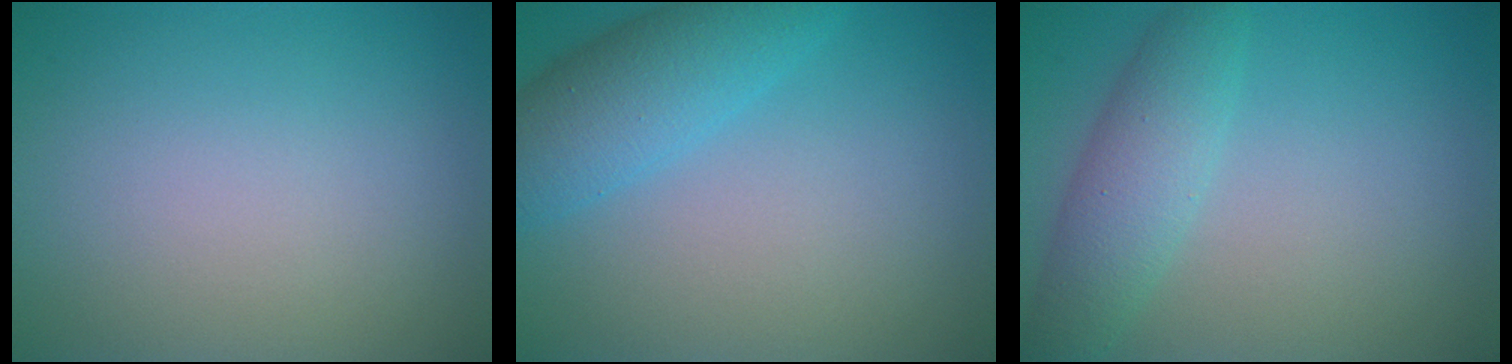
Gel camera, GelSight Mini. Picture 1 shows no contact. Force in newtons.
{"total": 4.9, "press": 4.9, "slide": 0.2}
{"total": 4.0, "press": 4.0, "slide": 0.2}